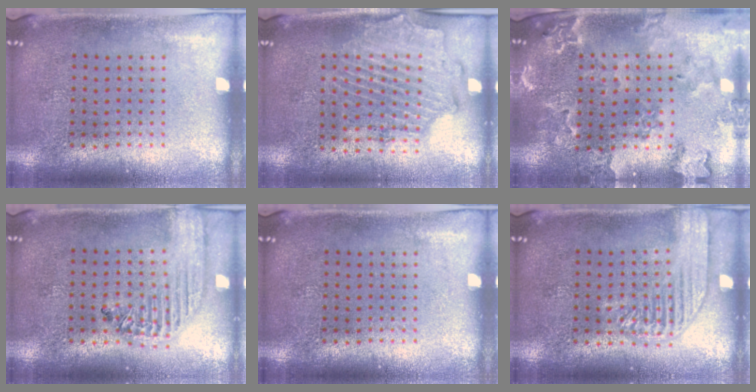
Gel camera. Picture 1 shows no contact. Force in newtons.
{"total": 1.8, "press": 1.6, "slide": 0.7}
{"total": 1.9, "press": 1.9, "slide": 0.2}
{"total": 1.9, "press": 1.7, "slide": 0.7}
{"total": 0.0}
{"total": 1.8, "press": 1.7, "slide": 0.2}